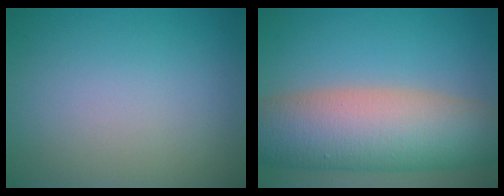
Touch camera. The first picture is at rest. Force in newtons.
{"total": 11.6, "press": 11.6, "slide": 0.6}